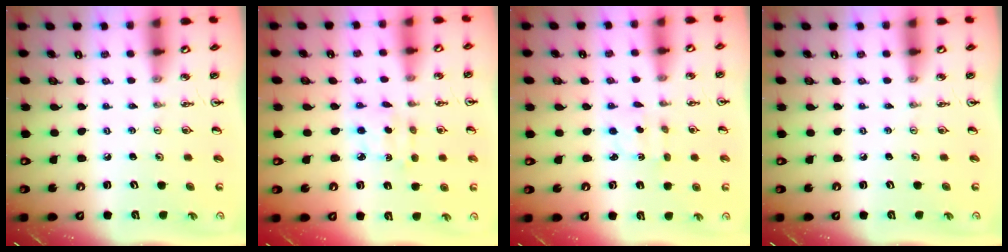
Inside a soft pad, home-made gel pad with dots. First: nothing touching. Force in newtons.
{"total": 3.0, "press": 3.0, "slide": 0.2}
{"total": 2.1, "press": 2.0, "slide": 0.6}
{"total": 0.0}